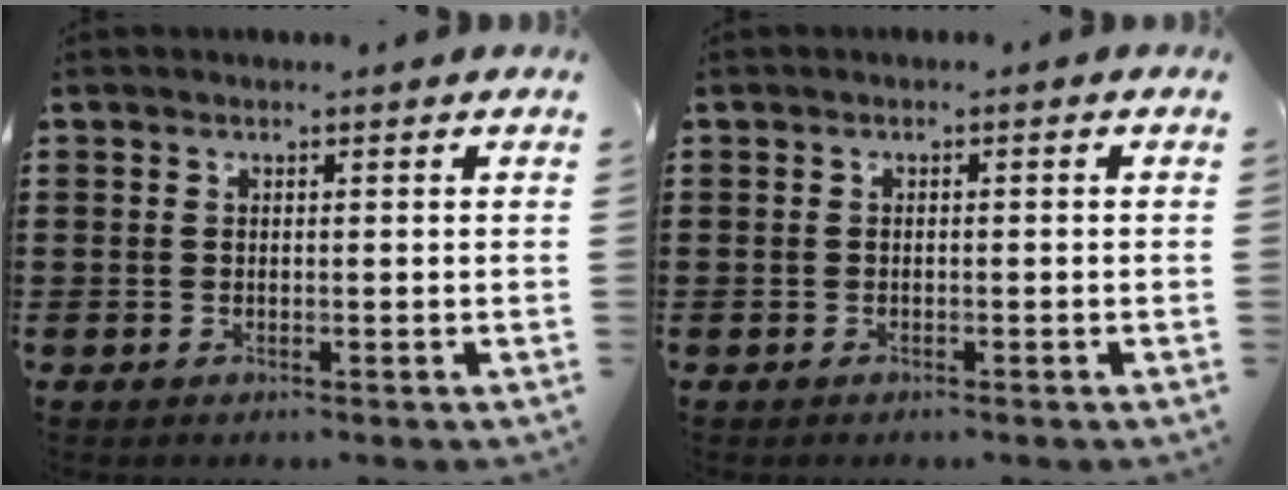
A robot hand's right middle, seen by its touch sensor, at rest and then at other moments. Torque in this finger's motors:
{"motor_torque": [0.49, -0.77, -0.01, 0.00]}